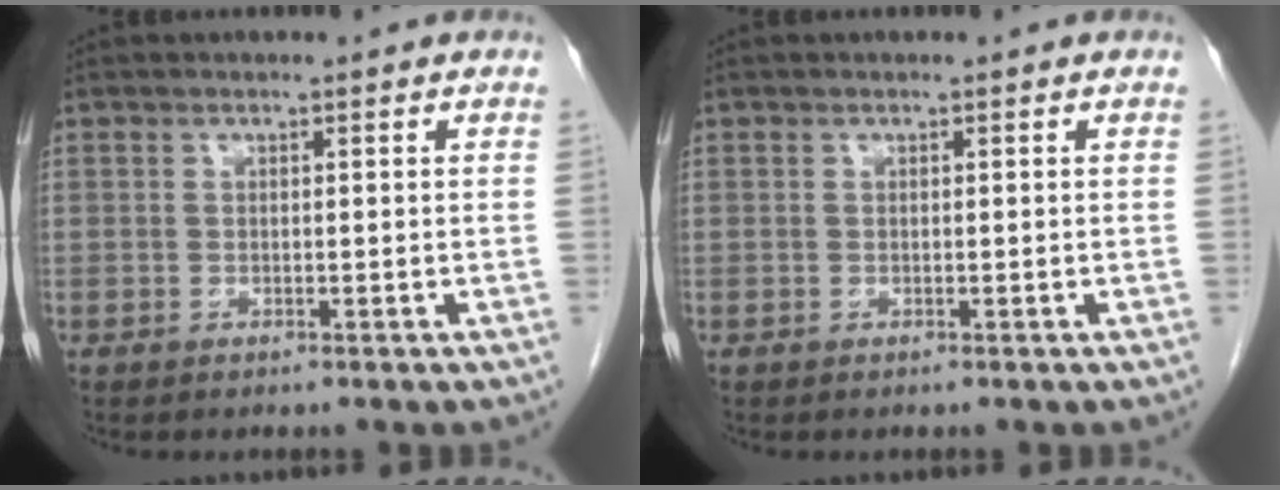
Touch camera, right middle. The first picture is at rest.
{"total": 0.0}